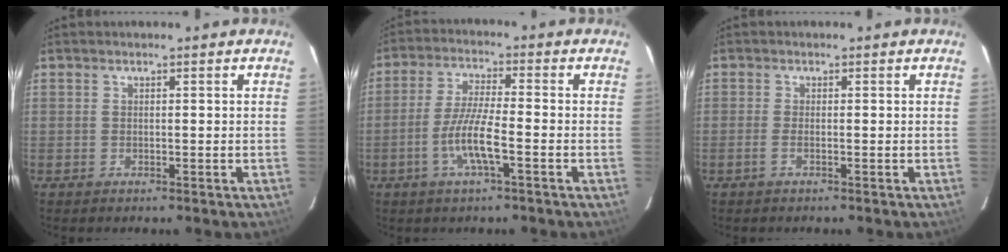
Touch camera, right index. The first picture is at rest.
{"total": 8.0, "force": [-3.1, 0.8, 7.3], "torque": [-0.150, -0.003, -0.060]}
{"total": 1.4, "force": [-0.6, 0.0, 1.2], "torque": [-0.026, -0.001, -0.014]}